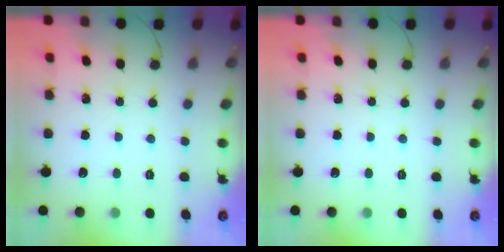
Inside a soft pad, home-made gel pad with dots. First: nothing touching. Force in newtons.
{"total": 0.0}